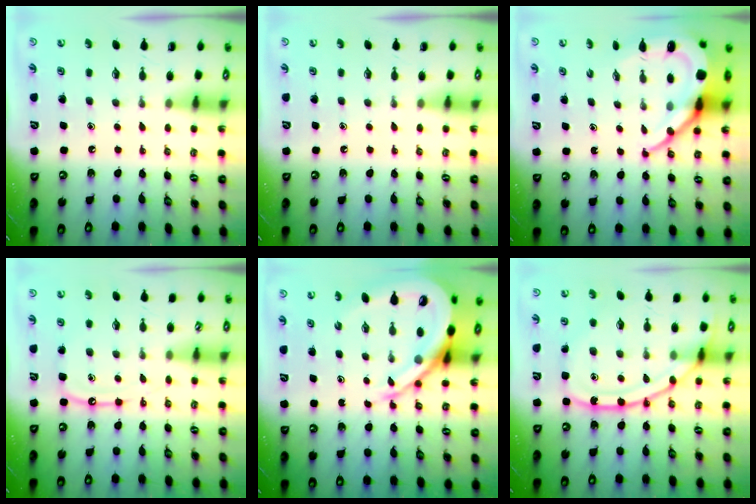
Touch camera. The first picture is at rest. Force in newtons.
{"total": 0.0}
{"total": 13.8, "press": 13.7, "slide": 1.4}
{"total": 9.5, "press": 9.5, "slide": 1.0}
{"total": 13.6, "press": 13.5, "slide": 1.5}
{"total": 15.0, "press": 15.0, "slide": 0.6}